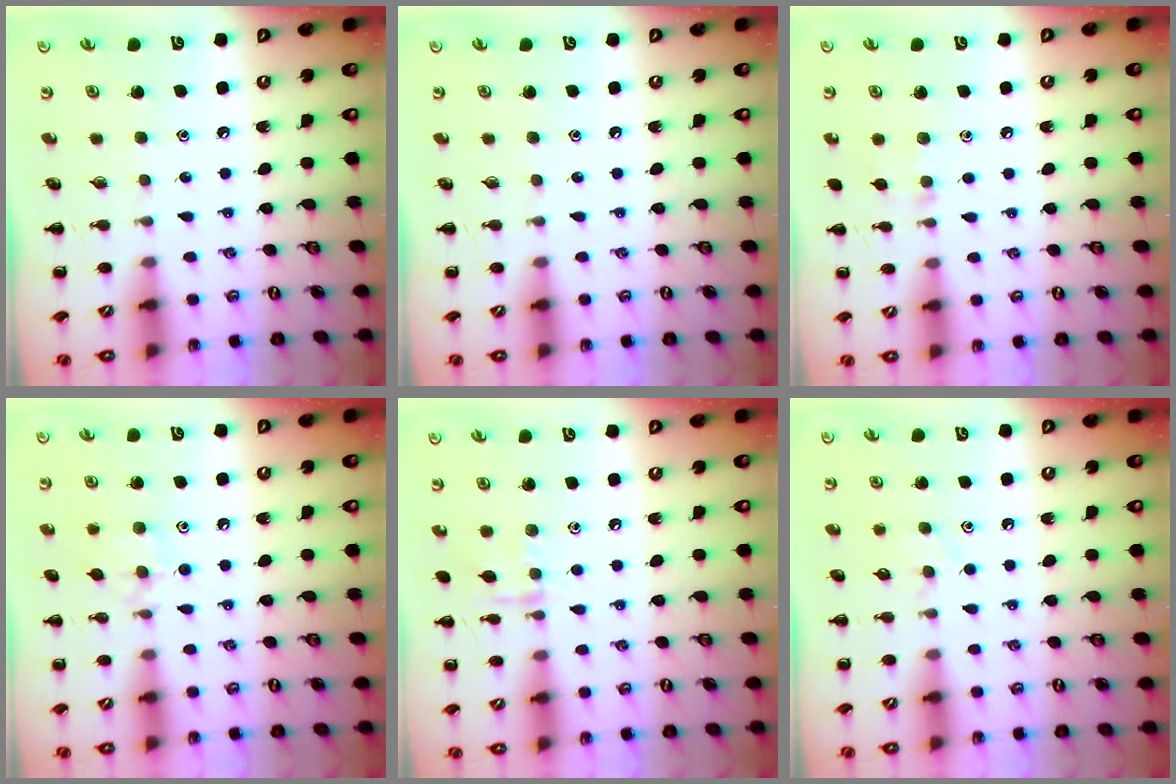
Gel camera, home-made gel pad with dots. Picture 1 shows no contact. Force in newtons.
{"total": 0.0}
{"total": 6.2, "press": 5.9, "slide": 2.1}
{"total": 7.8, "press": 7.5, "slide": 2.0}
{"total": 6.7, "press": 6.7, "slide": 0.8}
{"total": 4.9, "press": 4.7, "slide": 1.5}